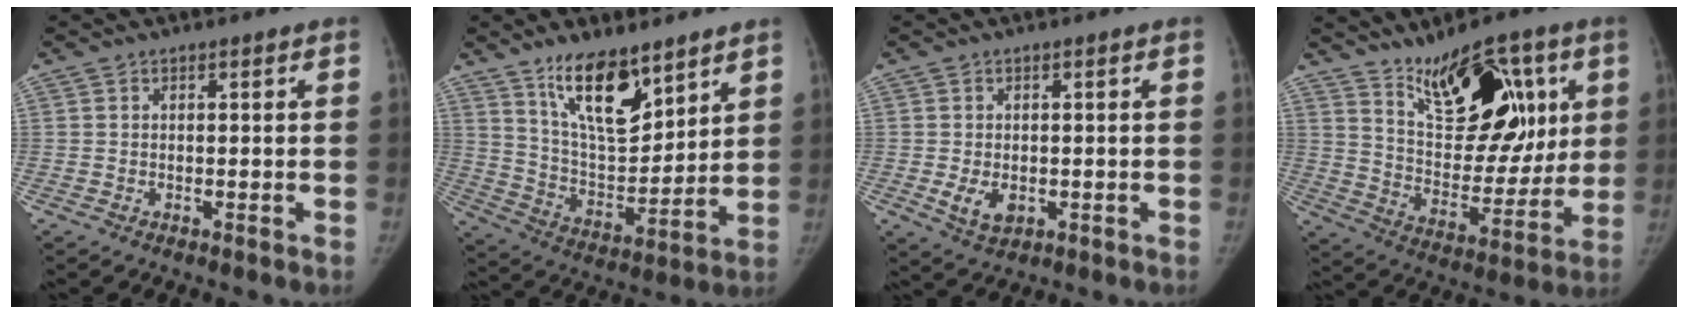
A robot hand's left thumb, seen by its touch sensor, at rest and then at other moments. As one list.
[{"total": 15.0, "force": [10.2, 6.0, 9.3], "torque": [-0.123, -0.072, 0.193]}, {"total": 4.1, "force": [-0.8, 2.8, 3.0], "torque": [-0.050, -0.008, -0.004]}, {"total": 20.6, "force": [9.3, 10.3, 15.2], "torque": [-0.173, -0.047, 0.161]}]